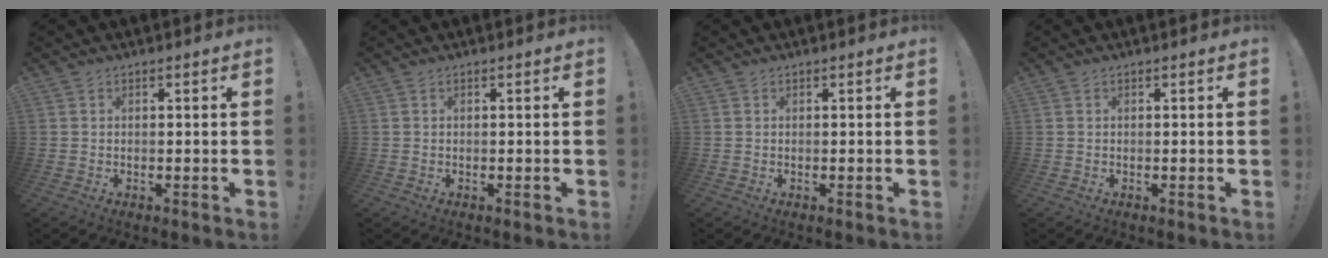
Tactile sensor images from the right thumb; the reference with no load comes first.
{"total": 0.0}
{"total": 0.0}
{"total": 0.0}